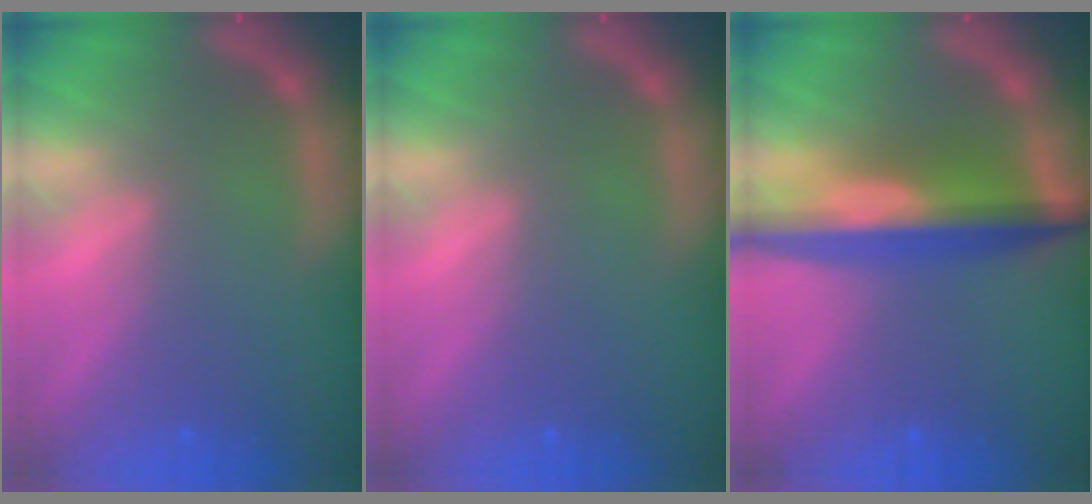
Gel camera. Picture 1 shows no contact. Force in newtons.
{"total": 0.0}
{"total": 8.1}